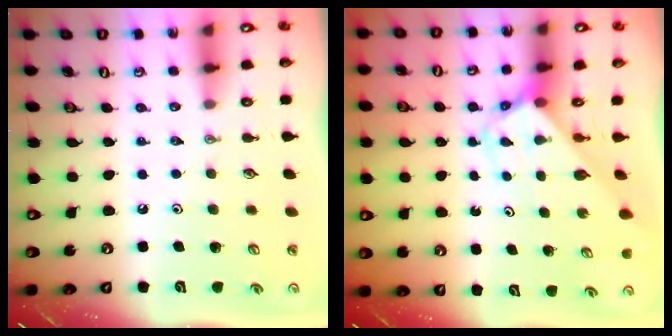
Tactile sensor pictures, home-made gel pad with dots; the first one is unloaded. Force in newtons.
{"total": 2.7, "press": 2.7, "slide": 0.1}